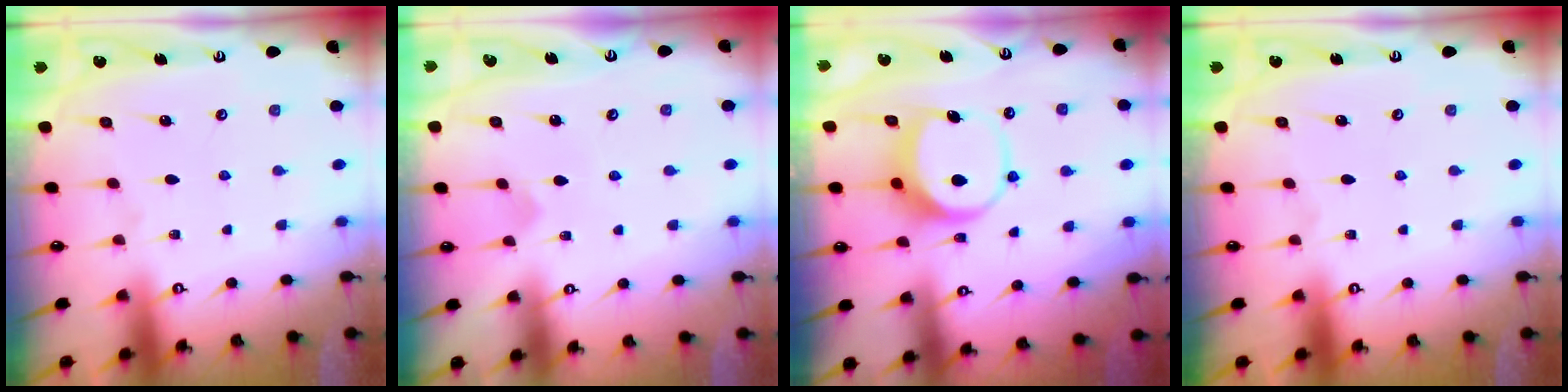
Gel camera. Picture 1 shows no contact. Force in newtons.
{"total": 2.5, "press": 2.5, "slide": 0.1}
{"total": 7.6, "press": 7.6, "slide": 0.6}
{"total": 0.0}